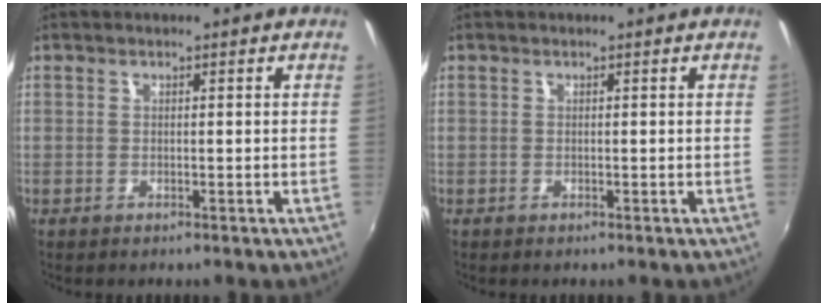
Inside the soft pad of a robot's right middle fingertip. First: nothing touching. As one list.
[{"total": 0.0}]